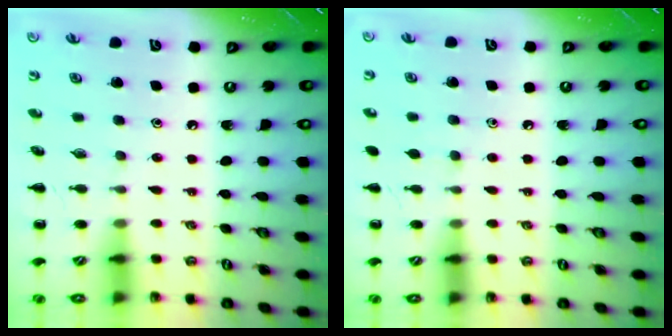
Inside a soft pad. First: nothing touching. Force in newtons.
{"total": 2.5, "press": 2.2, "slide": 1.2}